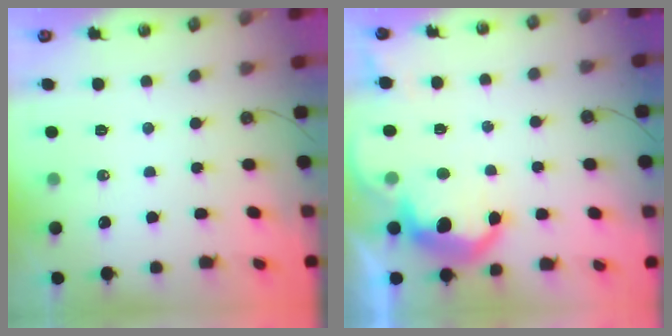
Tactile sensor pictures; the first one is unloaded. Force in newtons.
{"total": 9.3, "press": 9.3, "slide": 0.7}